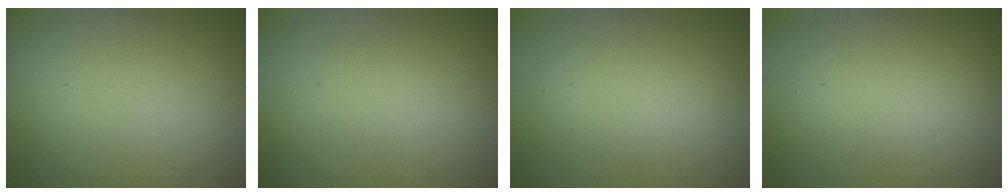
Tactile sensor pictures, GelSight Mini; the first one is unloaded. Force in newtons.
{"total": 1.4, "press": 1.4, "slide": 0.1}
{"total": 3.7, "press": 3.7, "slide": 0.2}
{"total": 3.8, "press": 3.8, "slide": 0.1}